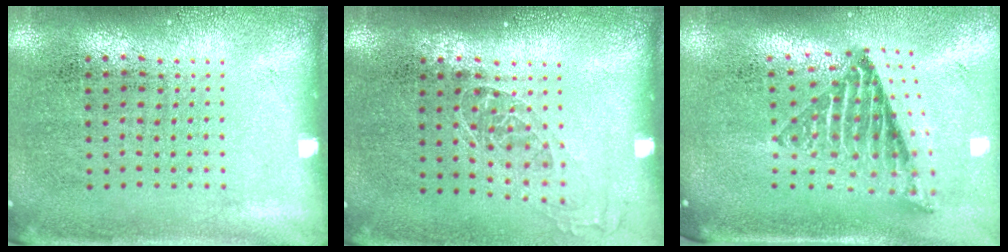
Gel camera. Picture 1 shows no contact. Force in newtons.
{"total": 1.0, "press": 0.9, "slide": 0.4}
{"total": 1.8, "press": 1.4, "slide": 1.2}